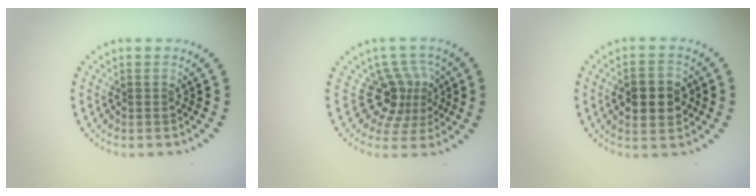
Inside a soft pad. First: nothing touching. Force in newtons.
{"total": 3.8, "press": 2.6, "slide": 2.8}
{"total": 4.6, "press": 4.6, "slide": 0.1}